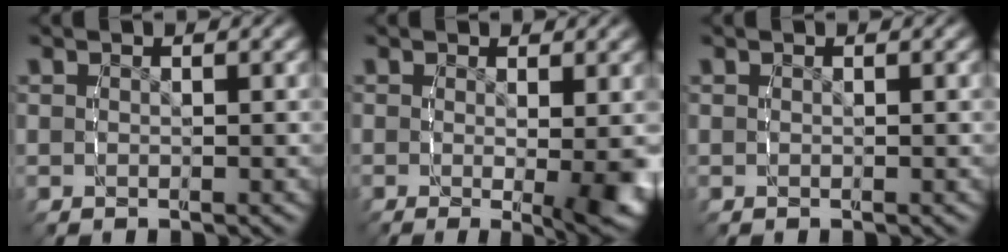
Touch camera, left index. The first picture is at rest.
{"total": 3.7, "force": [-0.5, 0.2, 3.6], "torque": [-0.045, -0.019, -0.009]}
{"total": 0.0}